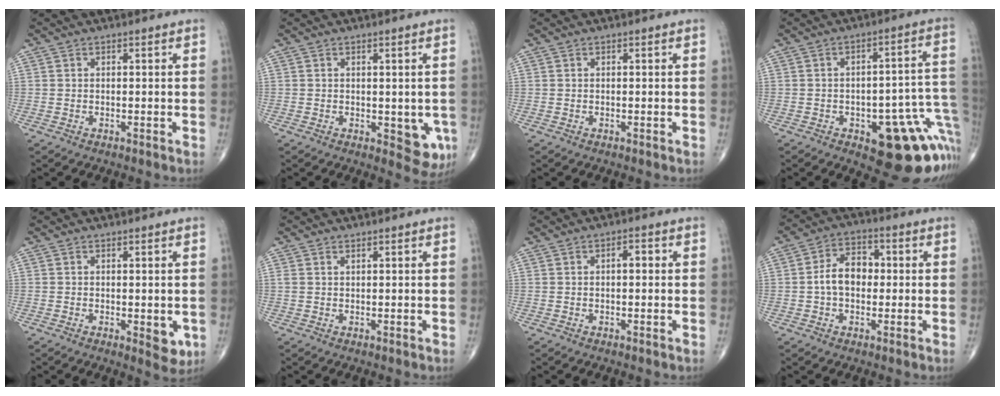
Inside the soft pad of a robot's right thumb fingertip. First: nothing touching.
{"total": 5.5, "force": [-1.0, 2.9, 4.5], "torque": [-0.025, -0.007, -0.006]}
{"total": 0.0}
{"total": 18.8, "force": [-6.4, 8.0, 15.8], "torque": [-0.114, 0.049, -0.059]}
{"total": 4.1, "force": [-0.9, 1.8, 3.6], "torque": [-0.031, -0.007, -0.009]}
{"total": 0.8, "force": [0.6, 0.3, 0.5], "torque": [-0.011, 0.005, 0.014]}
{"total": 2.1, "force": [0.2, 1.0, 1.8], "torque": [-0.023, 0.005, 0.000]}
{"total": 7.7, "force": [-0.2, 5.3, 5.6], "torque": [-0.082, 0.024, -0.013]}